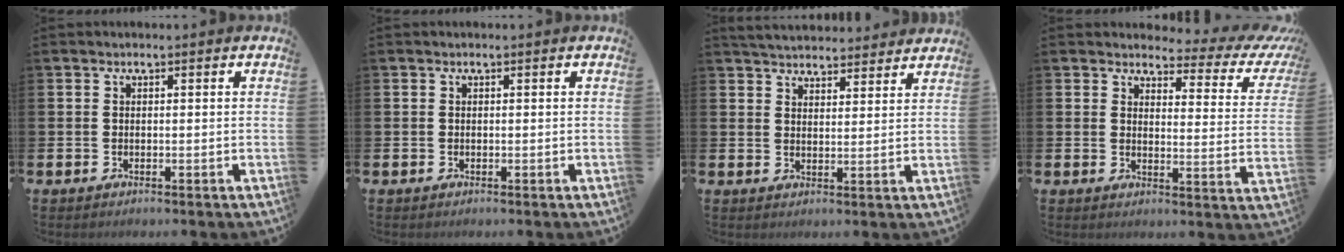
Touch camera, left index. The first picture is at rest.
{"total": 0.0}
{"total": 4.8, "force": [4.7, 0.8, 0.1], "torque": [-0.013, -0.026, 0.085]}
{"total": 2.9, "force": [2.5, 1.3, 0.9], "torque": [-0.013, -0.033, 0.029]}